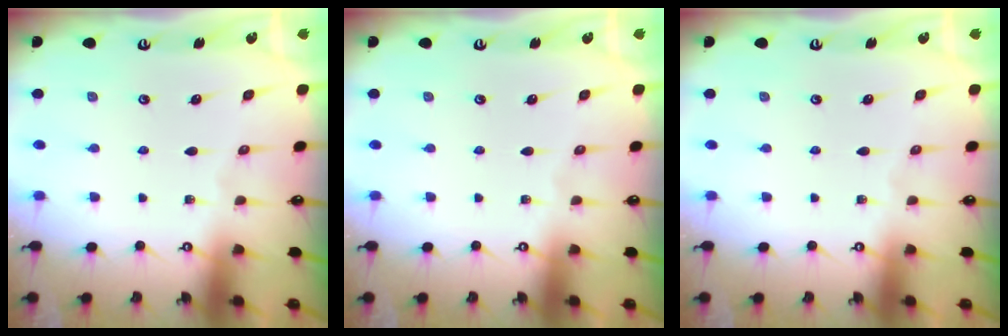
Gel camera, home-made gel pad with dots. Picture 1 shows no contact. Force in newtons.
{"total": 0.0}
{"total": 0.0}